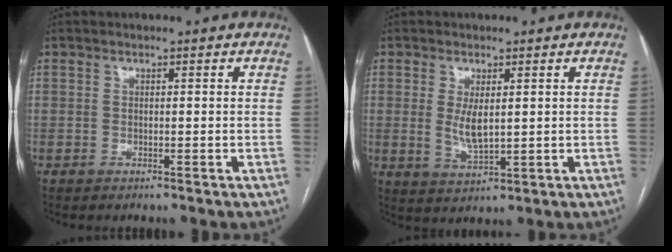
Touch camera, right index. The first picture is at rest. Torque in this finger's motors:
{"motor_torque": [0.23, -0.07, 0.14, 0.05]}